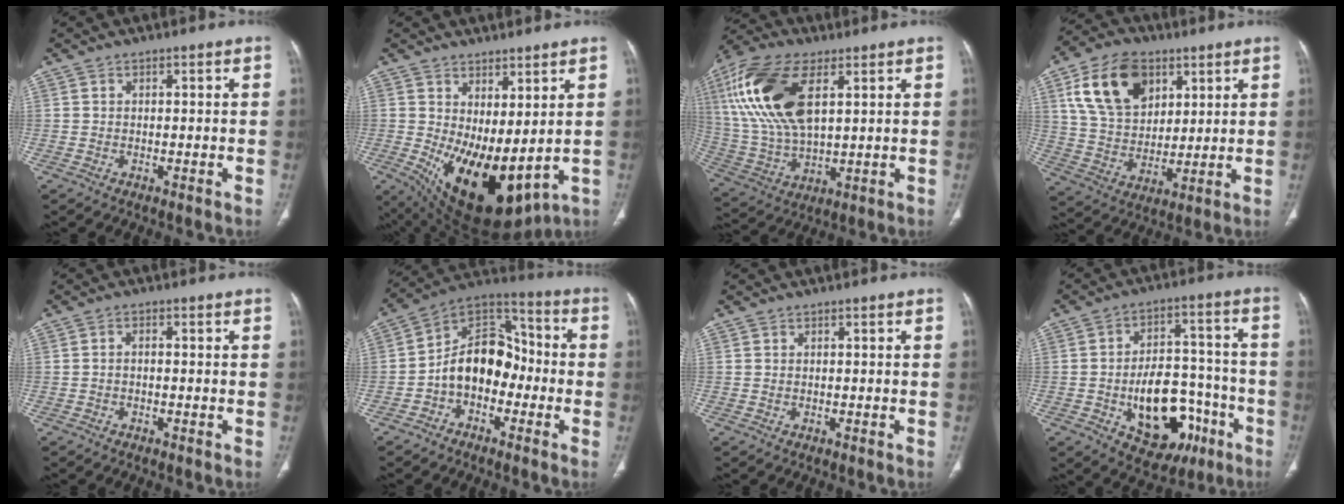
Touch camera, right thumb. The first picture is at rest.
{"total": 15.9, "force": [0.4, 7.5, 14.0], "torque": [-0.235, -0.032, 0.038]}
{"total": 20.1, "force": [6.6, 9.8, 16.2], "torque": [-0.342, -0.007, 0.129]}
{"total": 16.7, "force": [7.2, 11.1, 10.1], "torque": [-0.158, -0.017, 0.138]}
{"total": 1.1, "force": [-0.3, 0.7, 0.9], "torque": [-0.015, 0.004, -0.007]}
{"total": 13.5, "force": [-3.0, 9.6, 9.0], "torque": [-0.118, 0.059, -0.065]}
{"total": 0.0}
{"total": 18.1, "force": [-6.6, 11.1, 12.7], "torque": [-0.146, 0.051, -0.082]}